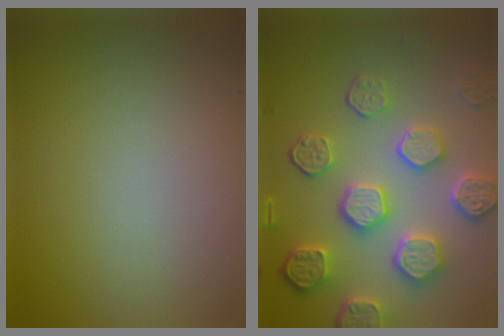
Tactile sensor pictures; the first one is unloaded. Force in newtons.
{"total": 6.7, "press": 5.5, "slide": 3.8}